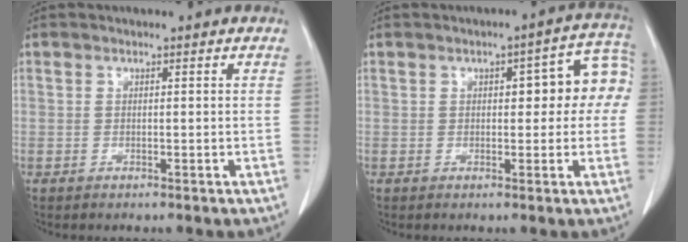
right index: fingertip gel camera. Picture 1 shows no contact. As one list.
[{"total": 8.3, "force": [1.1, 3.2, 7.6], "torque": [-0.083, 0.042, 0.010]}]